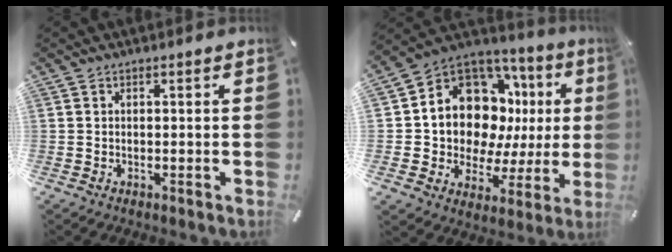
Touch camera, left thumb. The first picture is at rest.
{"total": 13.8, "force": [5.2, 10.5, 7.3], "torque": [-0.124, -0.061, 0.101]}